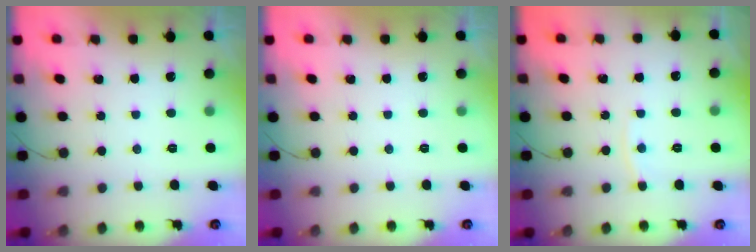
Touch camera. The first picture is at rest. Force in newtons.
{"total": 0.0}
{"total": 3.2, "press": 3.2, "slide": 0.4}